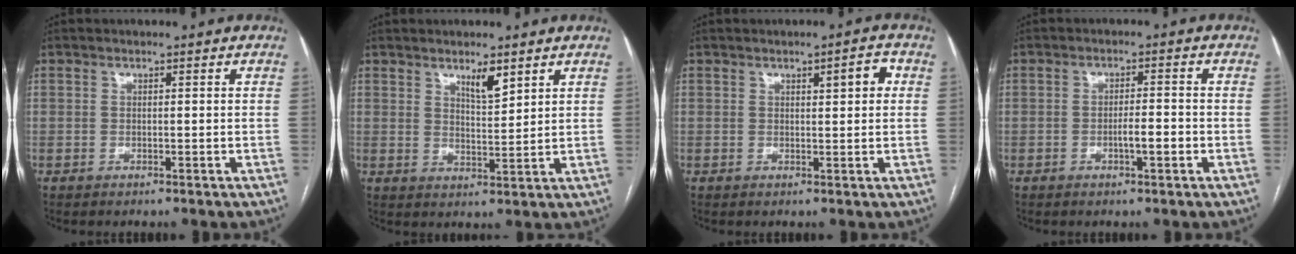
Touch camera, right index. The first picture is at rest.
{"total": 4.0, "force": [2.8, 0.8, 2.7], "torque": [-0.049, -0.006, 0.050]}
{"total": 2.9, "force": [0.9, 0.7, 2.7], "torque": [-0.035, 0.005, 0.012]}
{"total": 3.1, "force": [-1.1, 0.5, 2.8], "torque": [-0.048, 0.003, -0.016]}